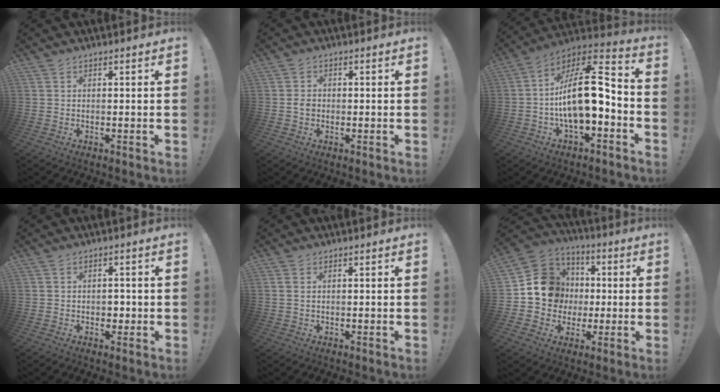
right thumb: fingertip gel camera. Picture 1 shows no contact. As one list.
[{"total": 3.8, "force": [-0.9, 2.9, 2.3], "torque": [-0.034, 0.011, -0.016]}, {"total": 18.4, "force": [-2.1, 8.0, 16.5], "torque": [-0.277, 0.013, -0.032]}, {"total": 2.5, "force": [-0.4, 2.2, 1.2], "torque": [-0.007, -0.002, -0.010]}, {"total": 1.1, "force": [0.5, 0.6, 0.8], "torque": [-0.010, -0.001, 0.008]}, {"total": 14.7, "force": [1.2, 13.7, 5.3], "torque": [-0.061, 0.008, 0.044]}]